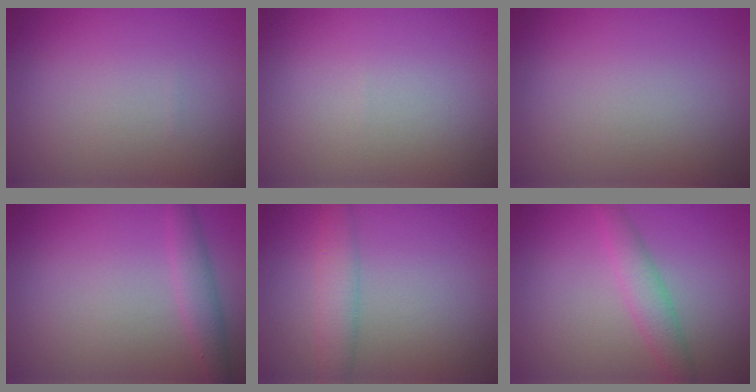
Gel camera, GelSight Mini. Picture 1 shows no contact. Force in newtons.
{"total": 0.0}
{"total": 0.0}
{"total": 2.2, "press": 2.2, "slide": 0.0}
{"total": 2.9, "press": 2.9, "slide": 0.1}
{"total": 2.7, "press": 2.7, "slide": 0.0}